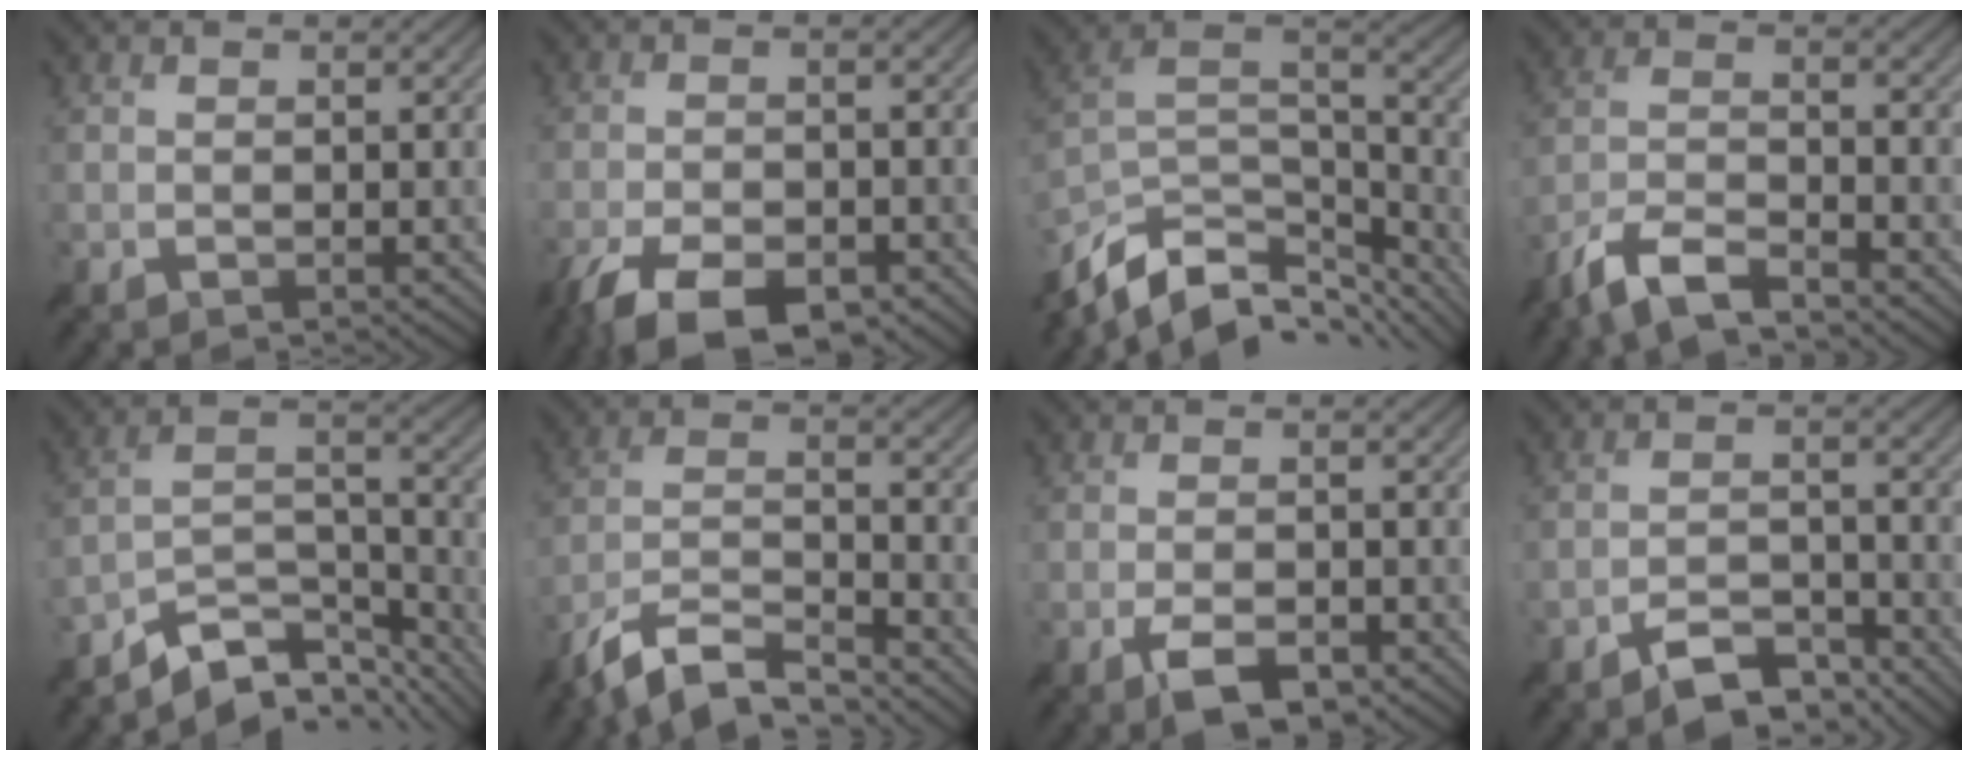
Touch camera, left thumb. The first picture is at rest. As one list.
[{"total": 9.8, "force": [-6.5, 3.6, 6.5], "torque": [-0.121, -0.007, -0.116]}, {"total": 14.1, "force": [-9.2, 7.0, 7.9], "torque": [-0.210, -0.019, -0.146]}, {"total": 7.2, "force": [-5.6, 1.6, 4.3], "torque": [-0.091, -0.004, -0.122]}, {"total": 11.0, "force": [-8.9, 3.5, 5.4], "torque": [-0.090, 0.000, -0.165]}, {"total": 9.7, "force": [-7.7, 2.3, 5.5], "torque": [-0.113, -0.001, -0.155]}, {"total": 5.1, "force": [-2.7, 1.6, 3.9], "torque": [-0.080, 0.004, -0.049]}, {"total": 6.4, "force": [-4.9, 2.1, 3.5], "torque": [-0.065, 0.005, -0.091]}]